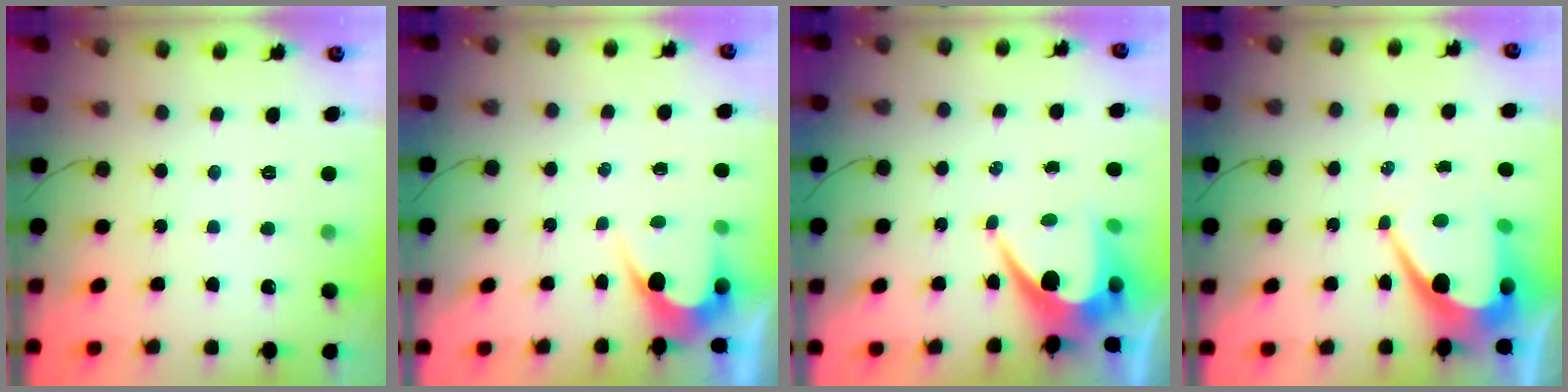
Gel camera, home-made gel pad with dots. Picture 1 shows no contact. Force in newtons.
{"total": 3.4, "press": 3.4, "slide": 0.2}
{"total": 8.0, "press": 7.9, "slide": 0.8}
{"total": 10.0, "press": 9.9, "slide": 0.9}